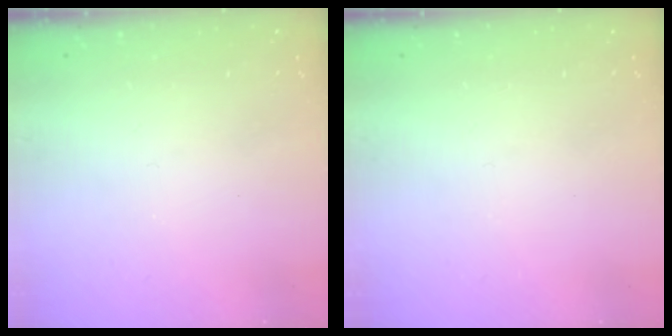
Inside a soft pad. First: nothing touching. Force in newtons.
{"total": 0.0}